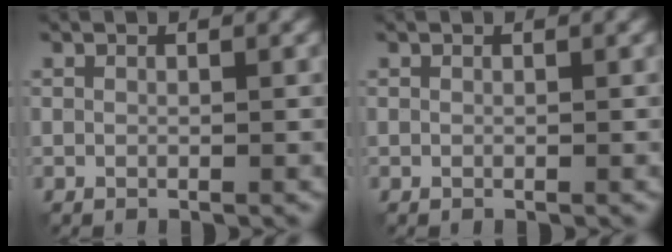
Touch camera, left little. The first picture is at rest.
{"total": 0.0}